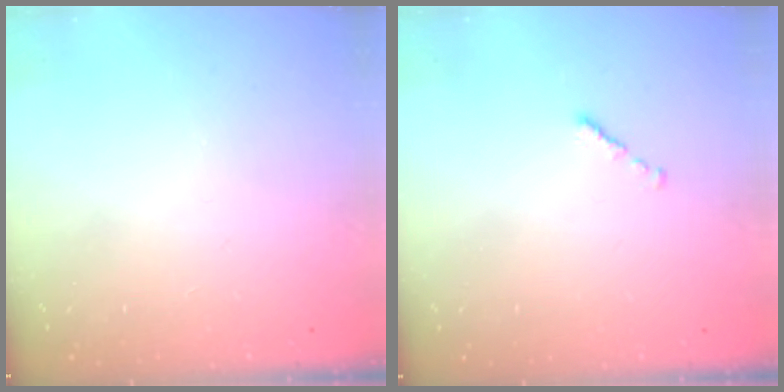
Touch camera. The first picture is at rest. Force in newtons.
{"total": 0.7, "press": 0.6, "slide": 0.4}